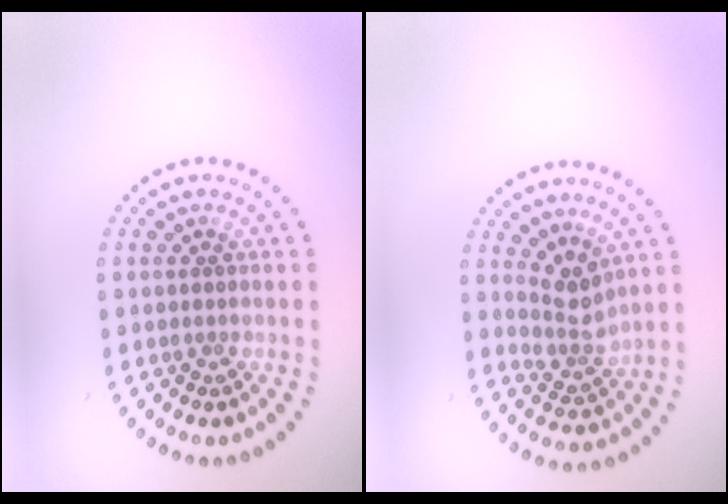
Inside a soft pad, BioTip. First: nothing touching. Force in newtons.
{"total": 2.7, "press": 2.1, "slide": 1.7}